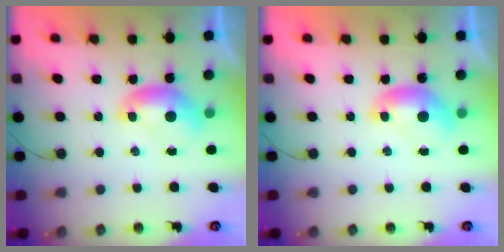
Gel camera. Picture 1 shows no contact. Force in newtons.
{"total": 0.0}